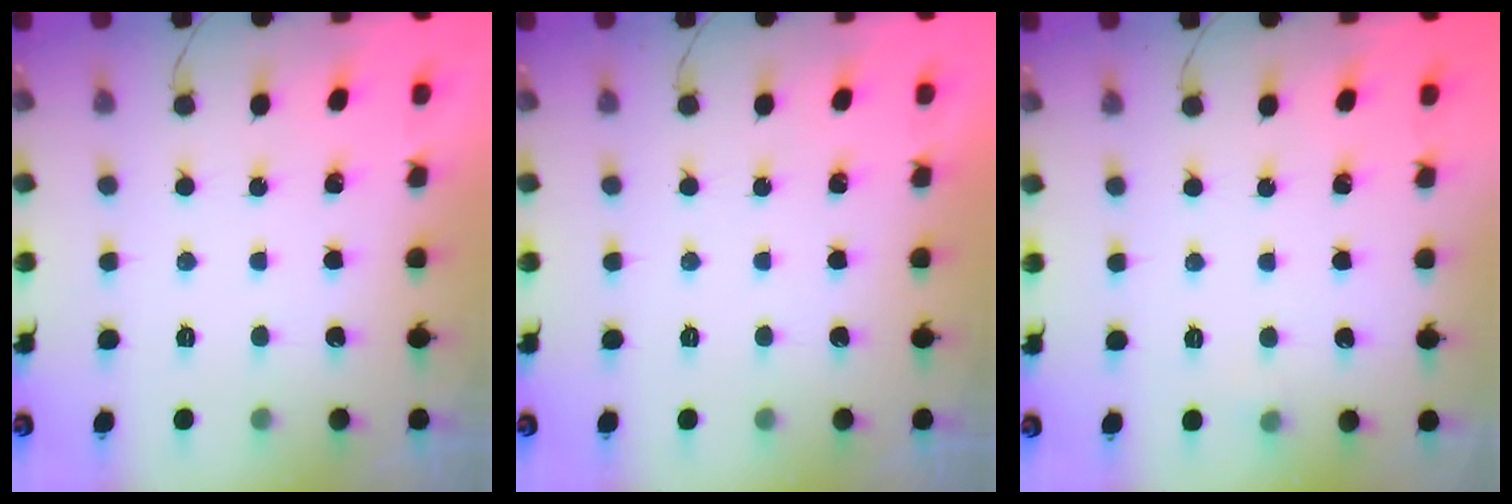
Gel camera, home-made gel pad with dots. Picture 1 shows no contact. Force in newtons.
{"total": 0.0}
{"total": 3.5, "press": 3.4, "slide": 1.1}